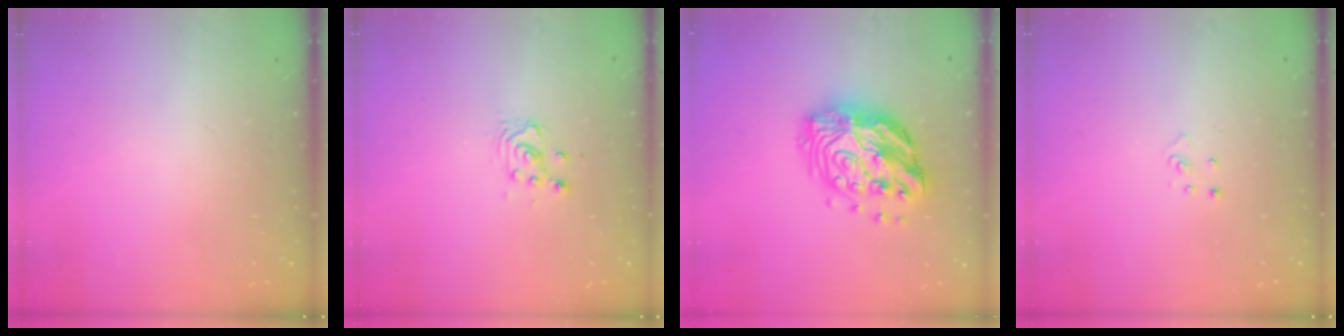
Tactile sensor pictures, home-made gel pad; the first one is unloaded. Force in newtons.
{"total": 3.1, "press": 3.1, "slide": 0.2}
{"total": 16.6, "press": 16.5, "slide": 1.5}
{"total": 3.0, "press": 2.9, "slide": 0.3}